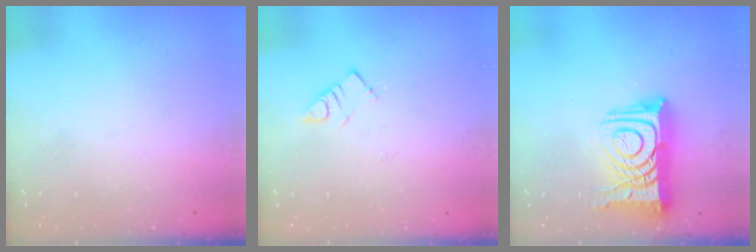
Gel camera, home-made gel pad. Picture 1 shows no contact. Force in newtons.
{"total": 3.8, "press": 3.7, "slide": 0.5}
{"total": 15.5, "press": 15.4, "slide": 1.5}